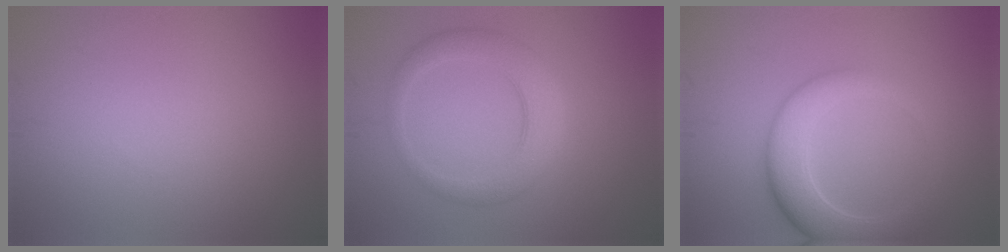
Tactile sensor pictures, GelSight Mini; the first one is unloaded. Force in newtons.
{"total": 4.1, "press": 4.1, "slide": 0.1}
{"total": 5.6, "press": 5.6, "slide": 0.4}